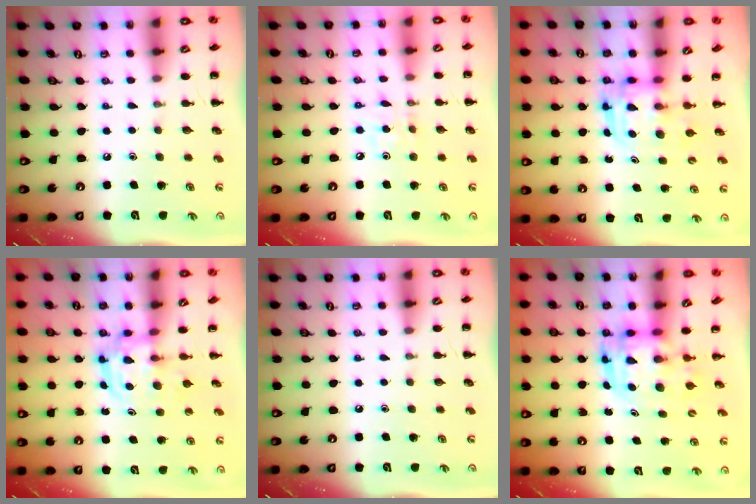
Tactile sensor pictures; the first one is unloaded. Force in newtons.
{"total": 3.8, "press": 3.7, "slide": 0.9}
{"total": 3.0, "press": 3.0, "slide": 0.3}
{"total": 3.0, "press": 3.0, "slide": 0.4}
{"total": 0.0}
{"total": 3.6, "press": 3.6, "slide": 0.7}